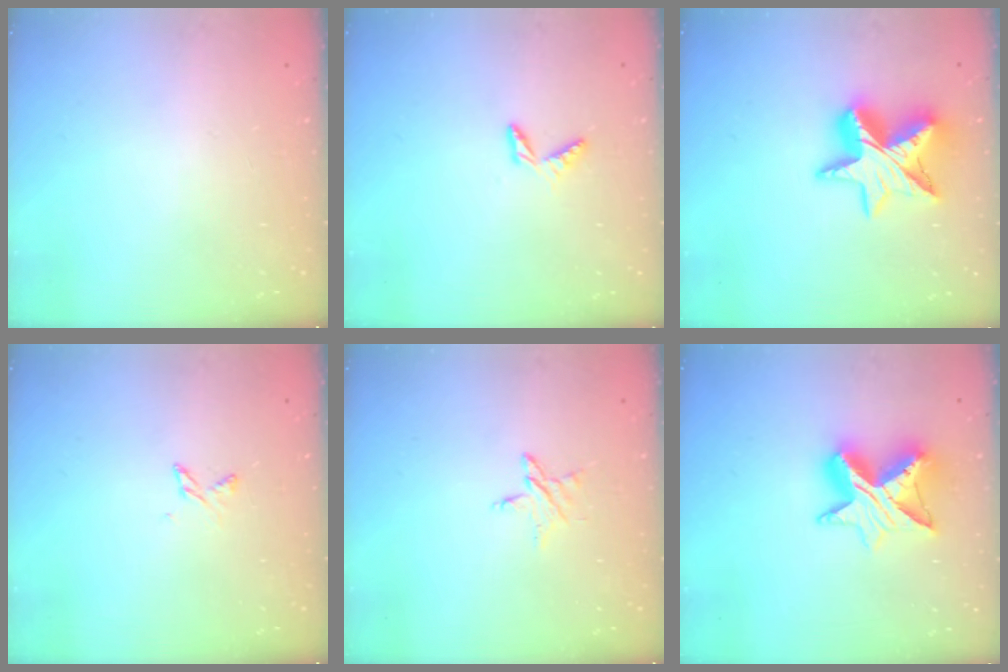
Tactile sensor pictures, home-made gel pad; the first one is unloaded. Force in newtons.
{"total": 4.2, "press": 4.2, "slide": 0.3}
{"total": 15.2, "press": 15.2, "slide": 1.4}
{"total": 2.5, "press": 2.5, "slide": 0.5}
{"total": 3.5, "press": 3.5, "slide": 0.3}
{"total": 11.4, "press": 11.4, "slide": 0.8}